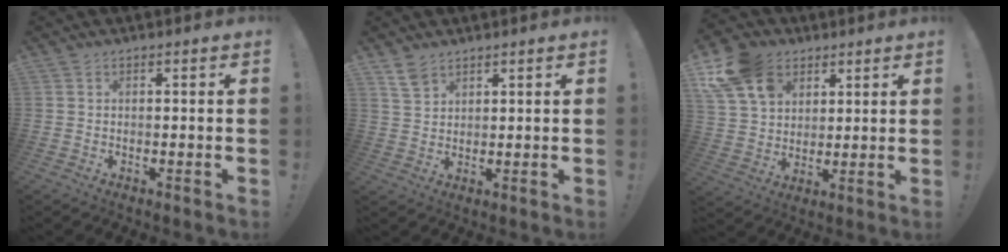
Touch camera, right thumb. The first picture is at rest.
{"total": 4.4, "force": [3.3, 2.3, 1.8], "torque": [-0.022, -0.018, 0.061]}
{"total": 15.4, "force": [7.1, 11.5, 7.3], "torque": [-0.141, -0.029, 0.141]}